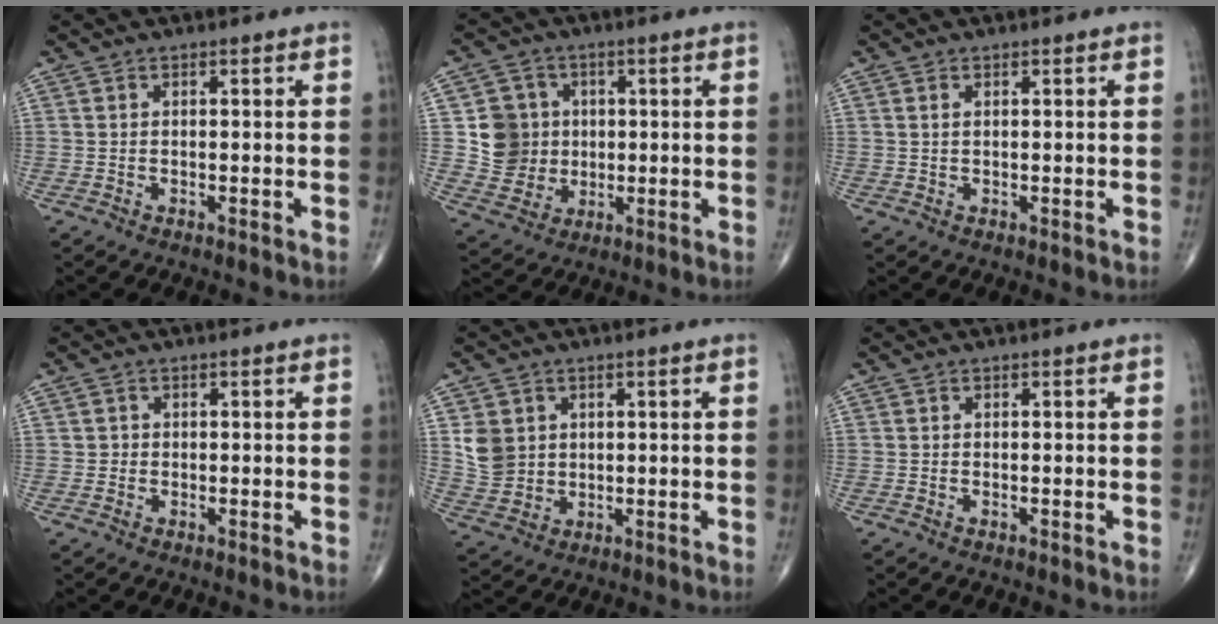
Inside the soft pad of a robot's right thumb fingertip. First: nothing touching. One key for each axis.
{"total": 8.9, "fx": 0.7, "fy": 8.5, "fz": 2.6, "tx": -0.013, "ty": 0.002, "tz": 0.016}
{"total": 0.8, "fx": 0.4, "fy": 0.3, "fz": 0.6, "tx": -0.014, "ty": 0.006, "tz": 0.009}
{"total": 0.9, "fx": -0.2, "fy": 0.9, "fz": -0.1, "tx": 0.008, "ty": 0.004, "tz": -0.007}
{"total": 6.4, "fx": 1.6, "fy": 5.6, "fz": 2.7, "tx": -0.033, "ty": -0.008, "tz": 0.040}
{"total": 0.0}